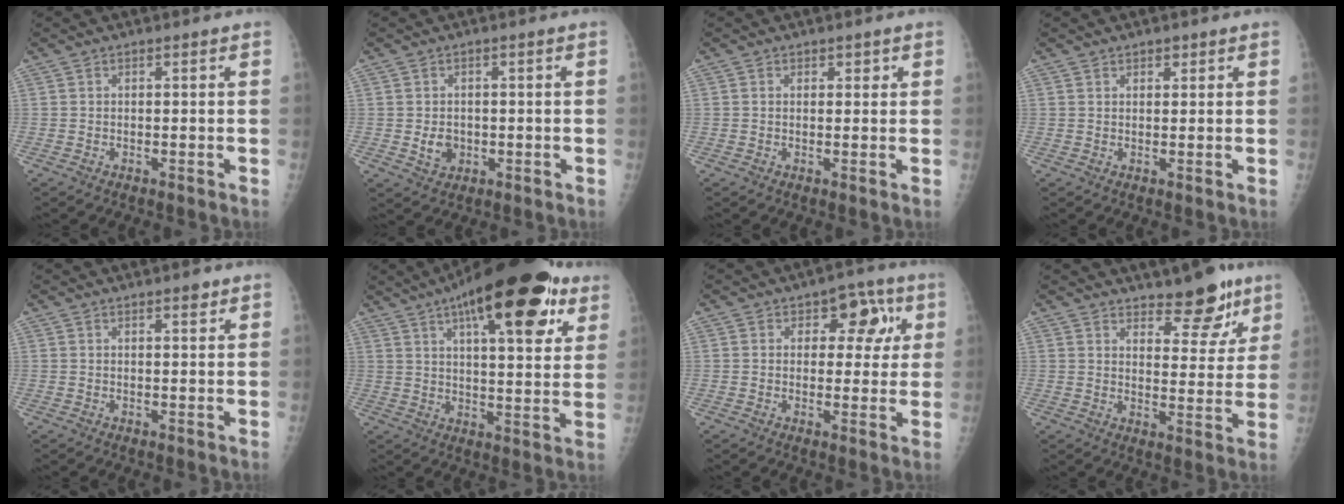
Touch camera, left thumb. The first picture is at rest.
{"total": 3.9, "force": [-0.6, 3.2, 2.1], "torque": [-0.019, 0.001, -0.004]}
{"total": 1.4, "force": [0.6, 1.1, 0.7], "torque": [0.004, 0.000, 0.004]}
{"total": 1.4, "force": [0.9, 0.9, 0.5], "torque": [0.006, -0.004, 0.012]}
{"total": 1.6, "force": [1.2, 0.5, 1.1], "torque": [-0.010, -0.006, 0.016]}
{"total": 23.7, "force": [12.6, 8.1, 18.4], "torque": [-0.246, -0.015, 0.181]}
{"total": 9.0, "force": [2.7, 5.8, 6.2], "torque": [-0.025, 0.003, 0.027]}
{"total": 9.7, "force": [7.2, 3.9, 5.1], "torque": [-0.033, -0.050, 0.107]}